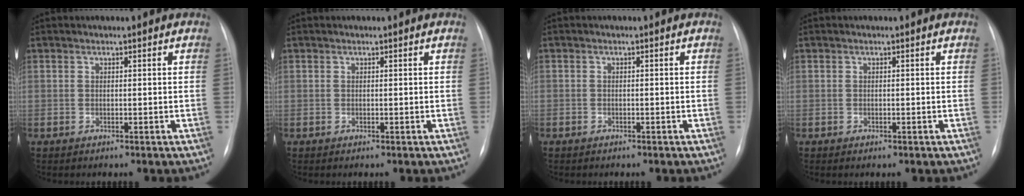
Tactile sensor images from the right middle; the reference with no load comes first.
{"total": 0.0}
{"total": 0.7, "force": [-0.4, 0.5, 0.0], "torque": [-0.007, 0.003, -0.007]}
{"total": 0.0}